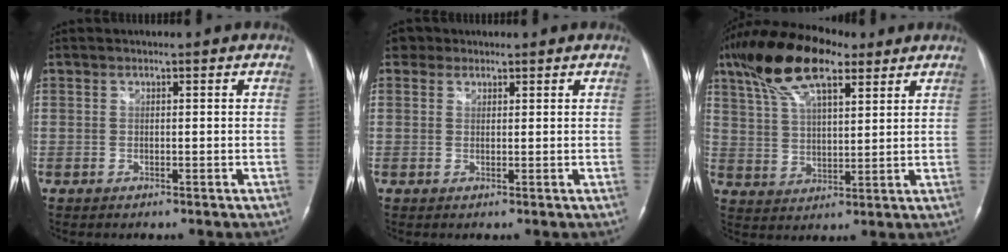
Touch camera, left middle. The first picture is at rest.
{"total": 2.3, "force": [1.4, 1.8, 0.2], "torque": [0.001, 0.013, 0.019]}
{"total": 15.0, "force": [9.4, 5.2, 10.4], "torque": [-0.209, 0.039, 0.175]}